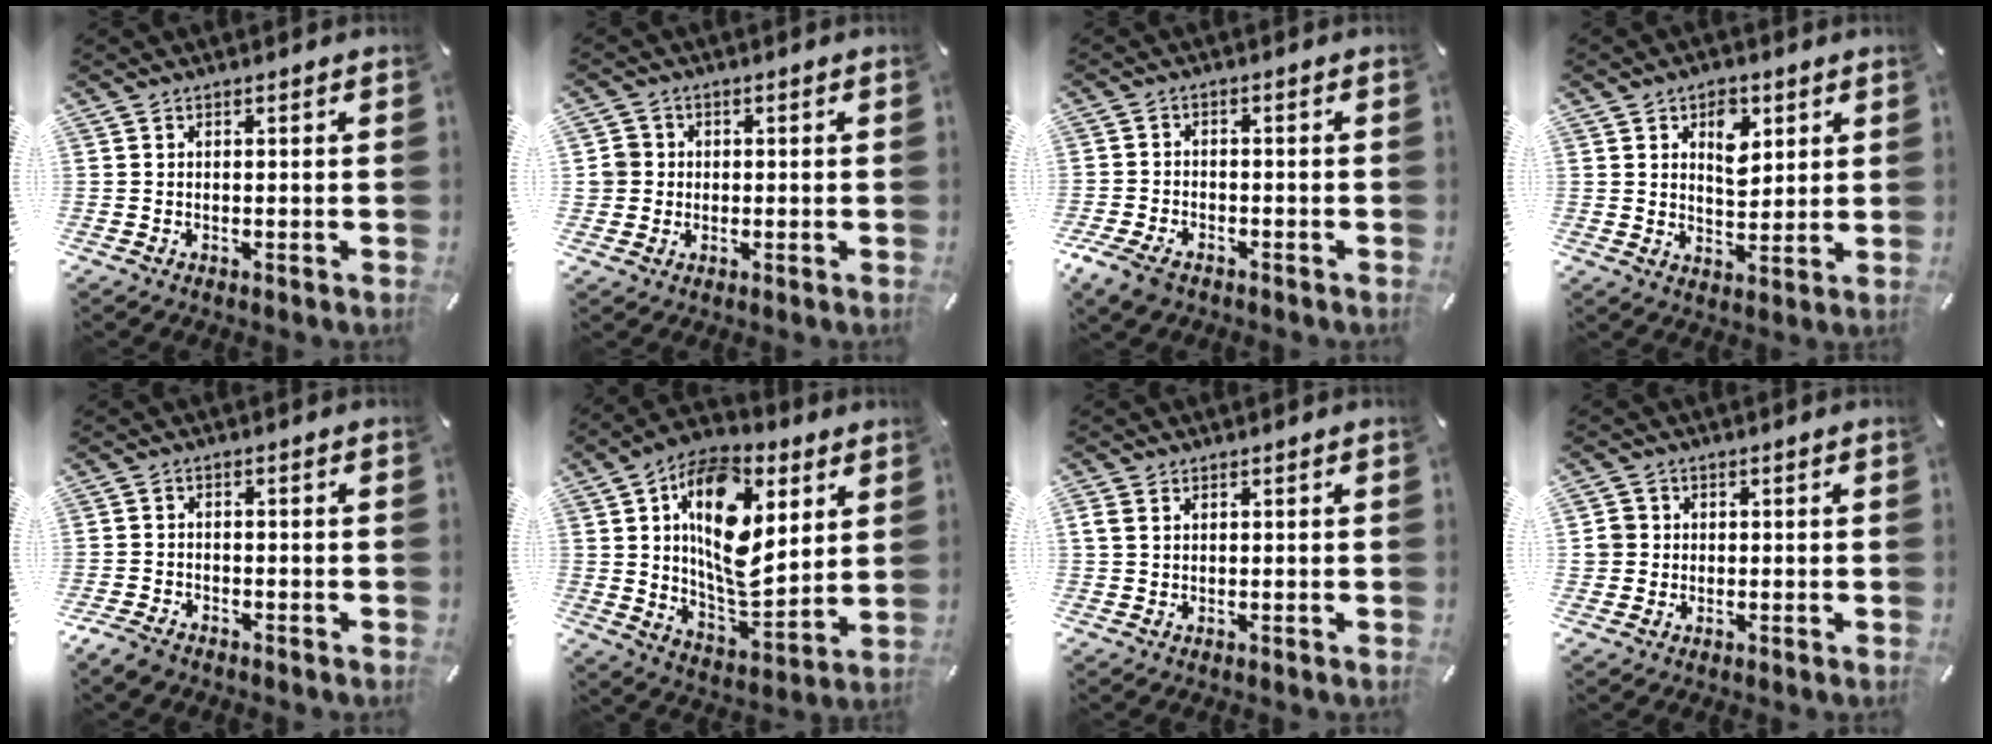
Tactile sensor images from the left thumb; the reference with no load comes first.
{"total": 4.6, "force": [0.2, 4.6, 0.6], "torque": [-0.026, 0.010, 0.004]}
{"total": 4.7, "force": [-3.1, 2.8, 2.2], "torque": [-0.059, 0.011, -0.063]}
{"total": 7.3, "force": [3.2, 5.1, 4.2], "torque": [-0.040, -0.009, 0.049]}
{"total": 2.9, "force": [-2.3, 1.3, 0.9], "torque": [-0.027, 0.010, -0.049]}
{"total": 19.8, "force": [6.4, 11.5, 14.7], "torque": [-0.265, -0.031, 0.108]}
{"total": 1.9, "force": [0.8, 1.5, 0.9], "torque": [-0.021, 0.006, 0.013]}
{"total": 3.9, "force": [0.1, 3.9, 0.5], "torque": [-0.022, 0.008, 0.002]}